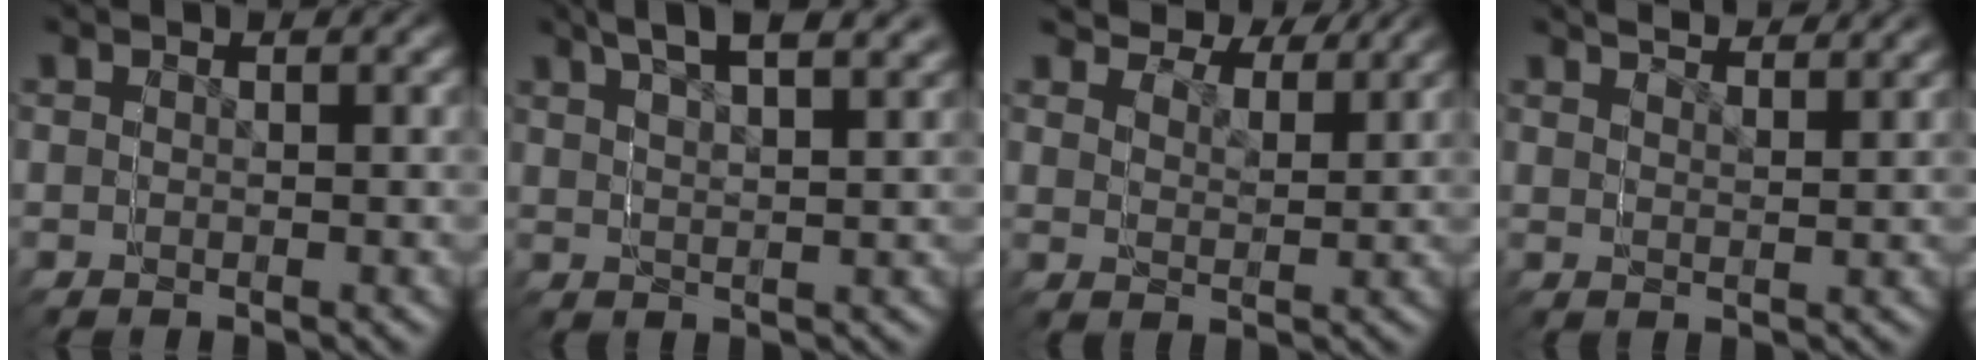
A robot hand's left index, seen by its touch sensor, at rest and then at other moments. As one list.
[{"total": 3.0, "force": [3.0, -0.2, 0.4], "torque": [-0.016, 0.013, 0.042]}, {"total": 4.5, "force": [3.5, 2.8, 0.7], "torque": [-0.012, 0.002, 0.046]}, {"total": 2.6, "force": [2.5, 0.6, 0.5], "torque": [-0.005, 0.009, 0.039]}]